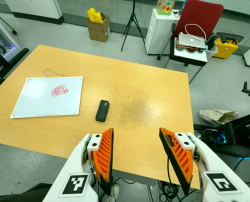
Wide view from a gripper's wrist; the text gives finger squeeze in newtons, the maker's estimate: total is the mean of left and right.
{"total": 0.0}